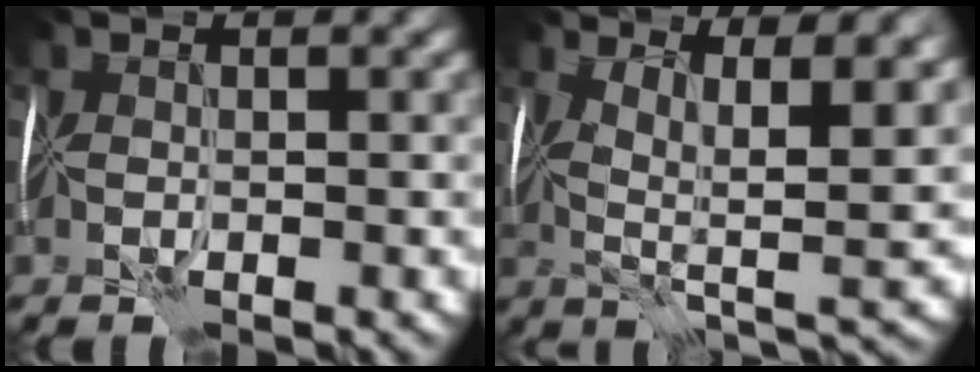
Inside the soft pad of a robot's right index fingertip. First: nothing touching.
{"total": 9.6, "force": [3.6, 2.8, 8.4], "torque": [-0.134, -0.005, 0.064]}